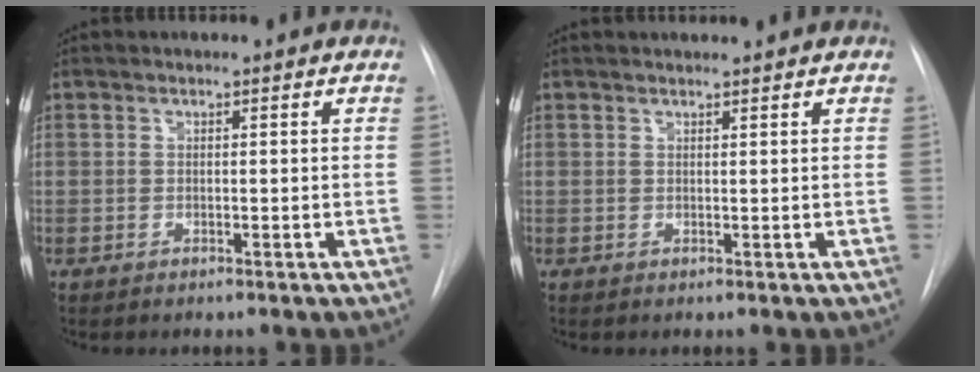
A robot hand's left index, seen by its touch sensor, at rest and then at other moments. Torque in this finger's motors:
{"motor_torque": [0.35, -0.73, -0.06, -0.02]}